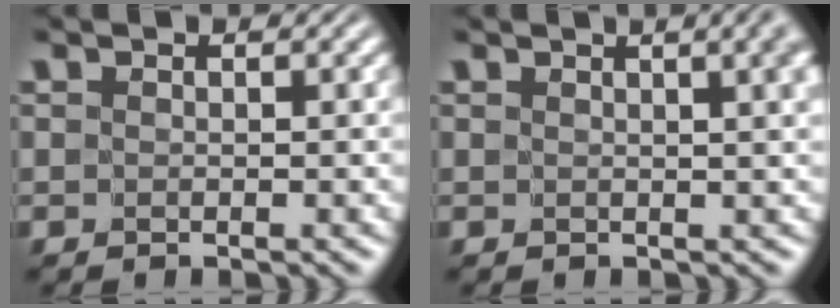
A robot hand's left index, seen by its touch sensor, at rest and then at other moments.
{"total": 6.4, "force": [2.7, 2.7, 5.1], "torque": [-0.013, 0.028, -0.001]}